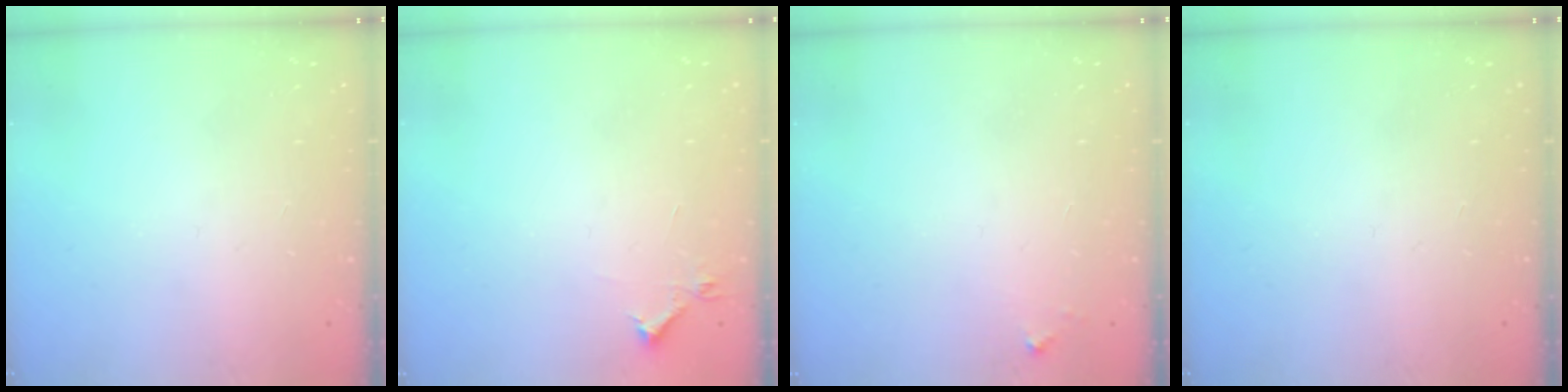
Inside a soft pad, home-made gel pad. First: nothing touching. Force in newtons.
{"total": 3.9, "press": 3.8, "slide": 0.6}
{"total": 2.8, "press": 2.8, "slide": 0.2}
{"total": 0.0}